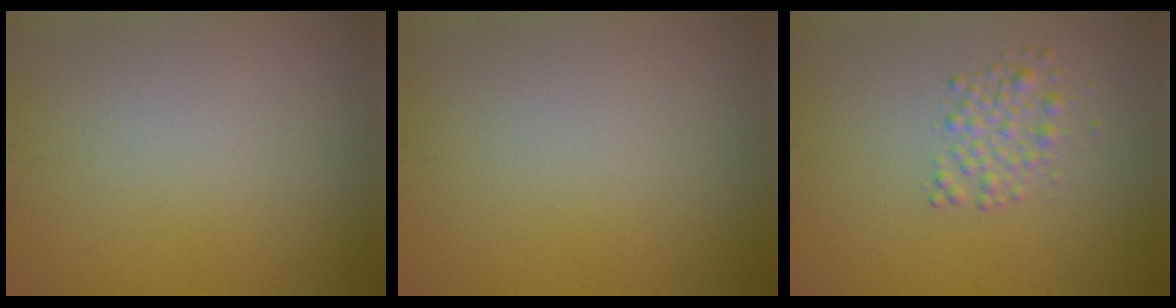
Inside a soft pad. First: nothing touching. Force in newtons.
{"total": 0.0}
{"total": 2.0, "press": 2.0, "slide": 0.1}